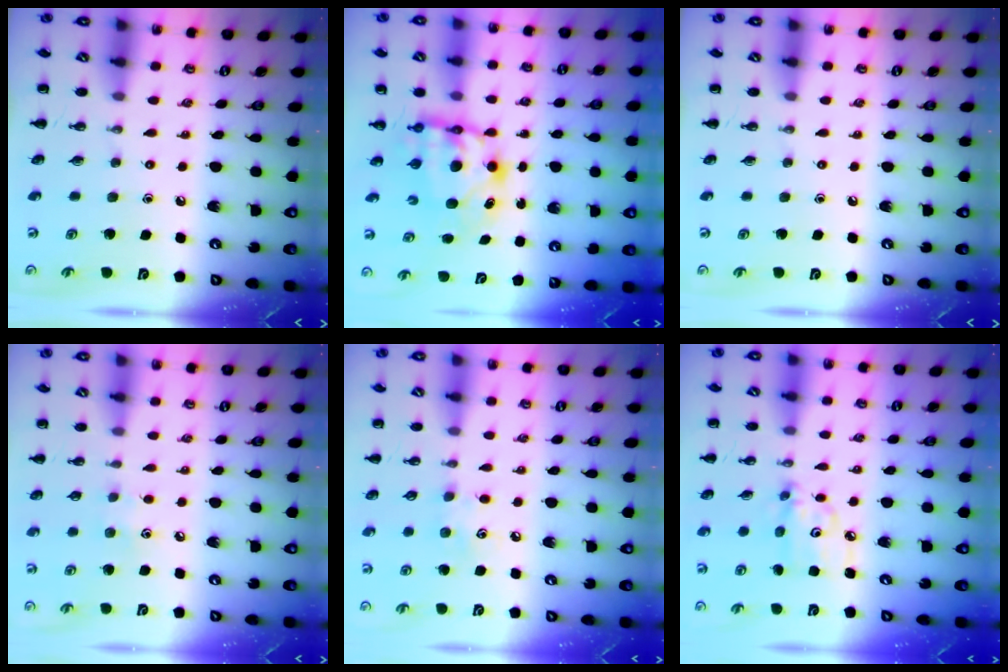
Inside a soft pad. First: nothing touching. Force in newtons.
{"total": 6.6, "press": 6.4, "slide": 1.7}
{"total": 0.0}
{"total": 5.2, "press": 5.1, "slide": 0.9}
{"total": 5.6, "press": 5.5, "slide": 1.1}
{"total": 6.1, "press": 6.1, "slide": 0.5}